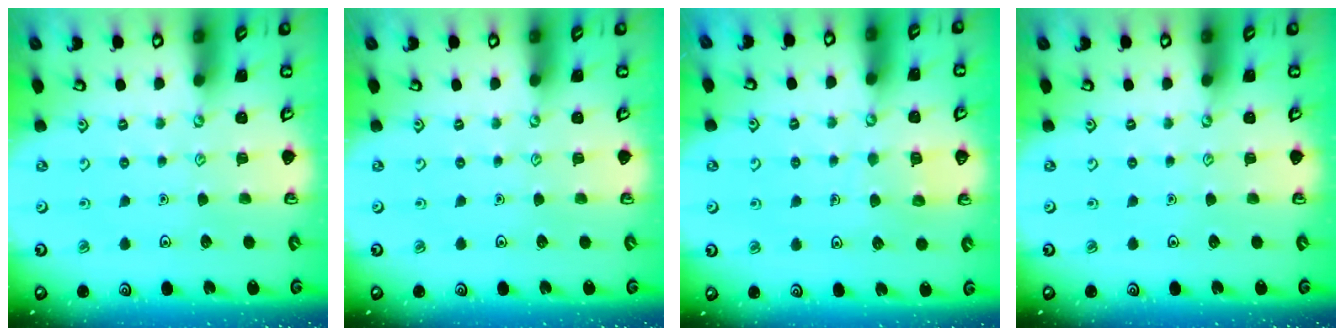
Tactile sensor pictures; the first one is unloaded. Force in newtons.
{"total": 0.0}
{"total": 6.3, "press": 6.3, "slide": 0.4}
{"total": 0.0}